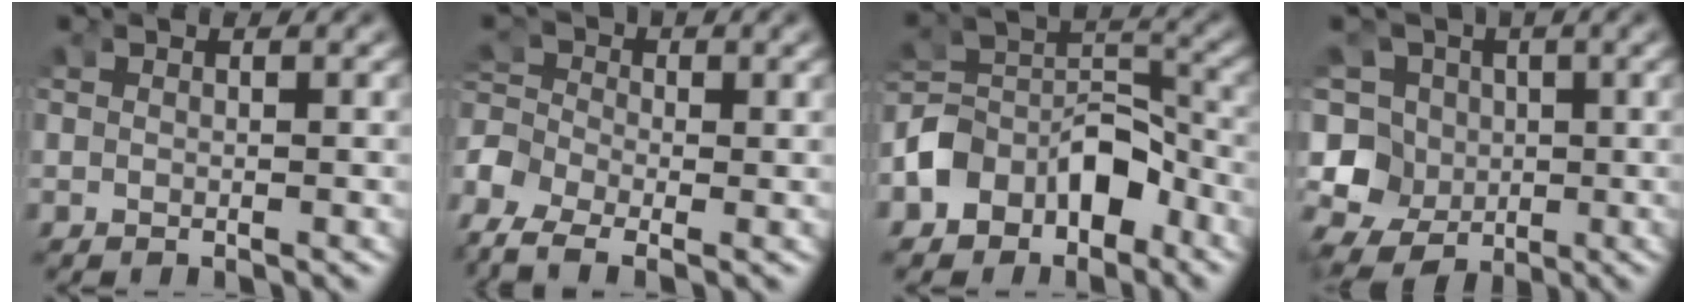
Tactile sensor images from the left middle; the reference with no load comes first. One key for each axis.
{"total": 4.9, "fx": -1.9, "fy": 3.8, "fz": 2.5, "tx": -0.069, "ty": -0.025, "tz": -0.028}
{"total": 5.3, "fx": -2.6, "fy": 3.8, "fz": 2.6, "tx": -0.056, "ty": -0.006, "tz": -0.040}
{"total": 11.0, "fx": -0.9, "fy": 10.0, "fz": 4.6, "tx": -0.101, "ty": -0.038, "tz": -0.013}